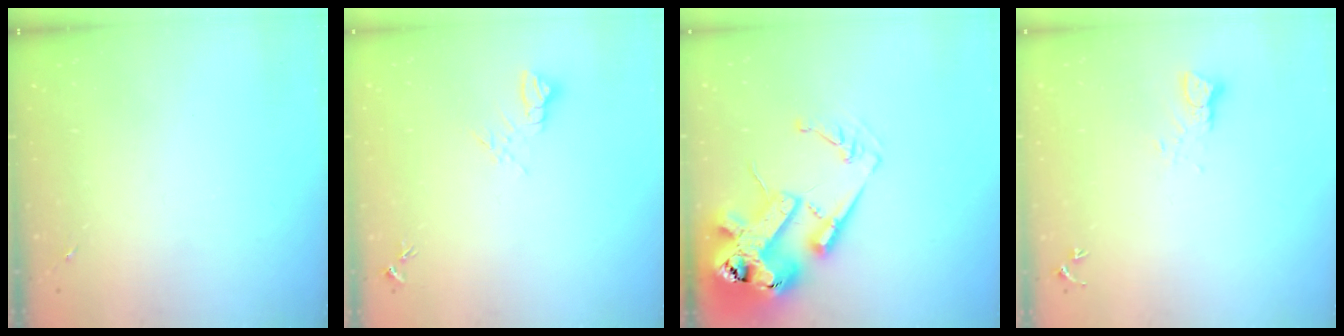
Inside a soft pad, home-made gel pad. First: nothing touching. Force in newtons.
{"total": 5.8, "press": 5.7, "slide": 0.7}
{"total": 24.1, "press": 23.9, "slide": 3.2}
{"total": 3.5, "press": 3.5, "slide": 0.3}